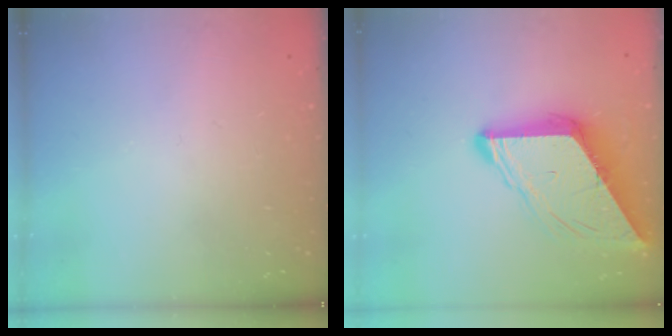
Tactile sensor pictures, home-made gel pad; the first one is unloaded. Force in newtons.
{"total": 10.3, "press": 10.3, "slide": 1.1}